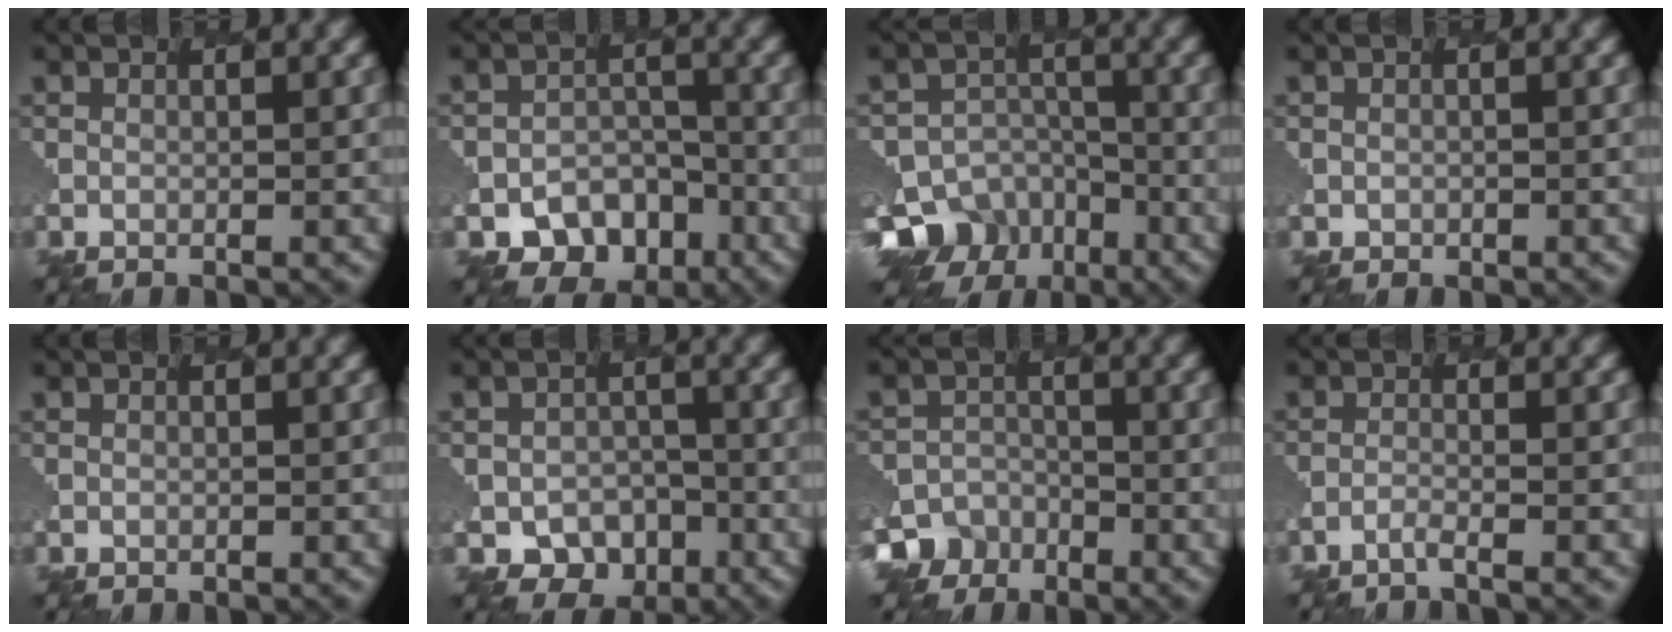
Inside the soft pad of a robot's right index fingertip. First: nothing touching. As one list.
[{"total": 6.5, "force": [-4.6, 4.4, 1.4], "torque": [-0.006, -0.006, -0.059]}, {"total": 11.1, "force": [-7.5, 7.9, 2.0], "torque": [-0.049, -0.019, -0.112]}, {"total": 0.7, "force": [-0.2, 0.6, -0.3], "torque": [-0.006, -0.007, 0.003]}, {"total": 0.0}, {"total": 4.1, "force": [-2.5, 3.3, 0.7], "torque": [-0.010, -0.008, -0.029]}, {"total": 7.3, "force": [-5.9, 4.1, -1.1], "torque": [0.021, -0.015, -0.097]}, {"total": 1.1, "force": [-1.0, -0.2, -0.1], "torque": [-0.003, 0.001, -0.035]}]